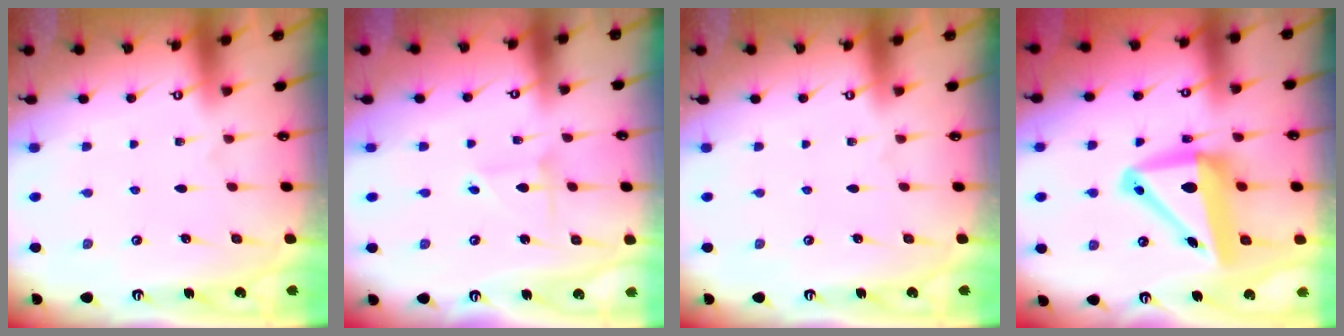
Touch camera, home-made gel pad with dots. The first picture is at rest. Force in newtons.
{"total": 2.2, "press": 2.2, "slide": 0.2}
{"total": 0.0}
{"total": 14.0, "press": 13.7, "slide": 2.8}